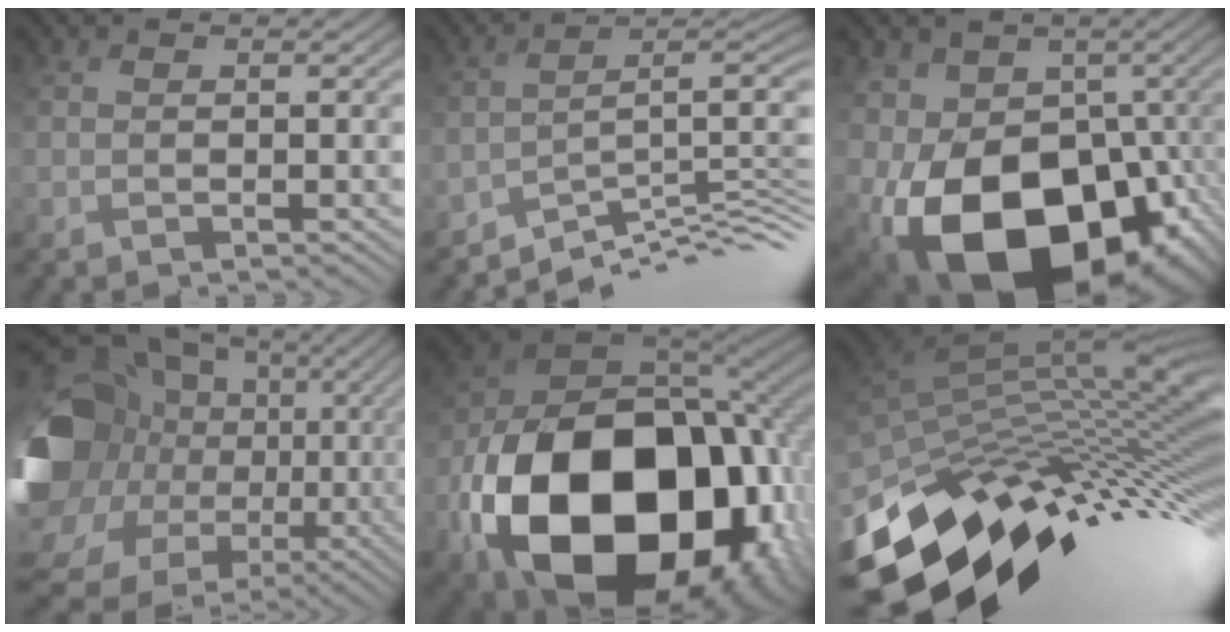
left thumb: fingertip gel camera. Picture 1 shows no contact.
{"total": 8.7, "force": [-6.1, 2.6, 5.6], "torque": [-0.092, 0.003, -0.093]}
{"total": 20.4, "force": [-7.5, 14.3, 12.5], "torque": [-0.231, -0.046, -0.086]}
{"total": 21.6, "force": [-2.5, 19.0, 9.8], "torque": [-0.261, -0.017, -0.039]}
{"total": 21.8, "force": [-7.1, 15.6, 13.5], "torque": [-0.320, -0.062, -0.068]}
{"total": 14.8, "force": [-6.8, 7.4, 10.8], "torque": [-0.207, 0.009, -0.100]}